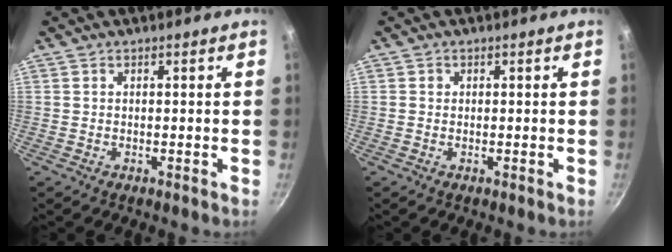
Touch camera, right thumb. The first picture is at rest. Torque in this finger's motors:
{"motor_torque": [-0.35, 0.10, -0.11, 0.59, -0.02]}